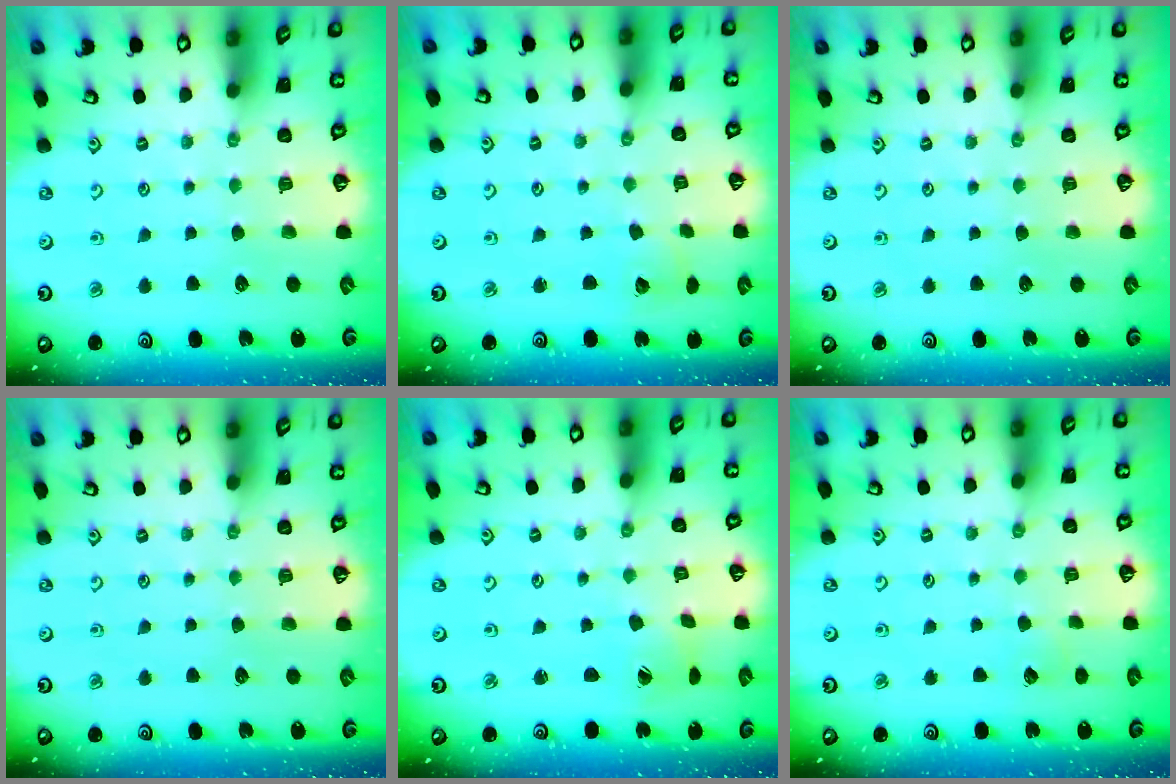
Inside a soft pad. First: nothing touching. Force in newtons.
{"total": 2.3, "press": 2.3, "slide": 0.4}
{"total": 0.0}
{"total": 0.0}
{"total": 2.2, "press": 2.2, "slide": 0.3}
{"total": 2.9, "press": 2.9, "slide": 0.2}